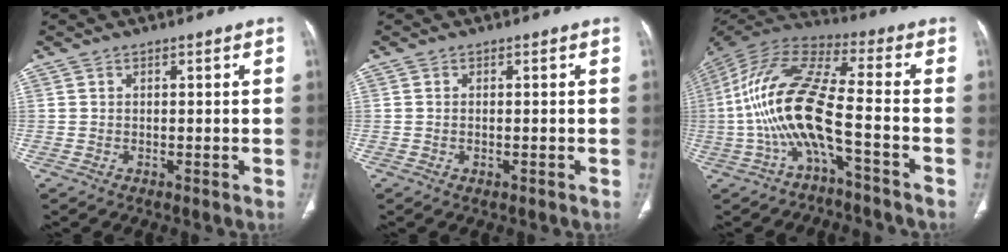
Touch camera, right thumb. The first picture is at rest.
{"total": 0.8, "force": [-0.3, 0.3, 0.7], "torque": [-0.017, 0.000, -0.003]}
{"total": 15.5, "force": [-4.4, 4.0, 14.3], "torque": [-0.320, 0.061, -0.087]}